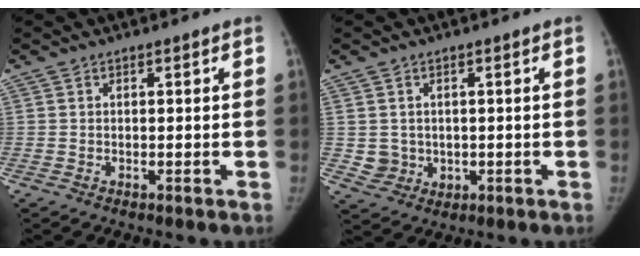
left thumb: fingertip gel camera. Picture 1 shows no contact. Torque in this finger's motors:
{"motor_torque": [0.01, 0.03, 0.37, -0.28, 0.00]}